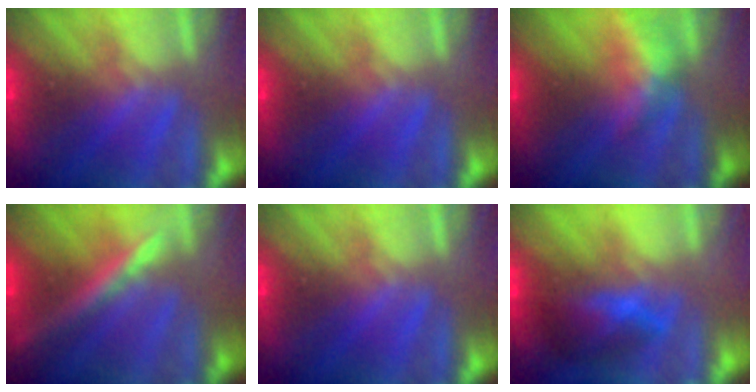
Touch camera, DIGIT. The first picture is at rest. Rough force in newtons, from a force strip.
{"total": 0.0}
{"total": 2.3}
{"total": 2.4}
{"total": 0.0}
{"total": 10.1}